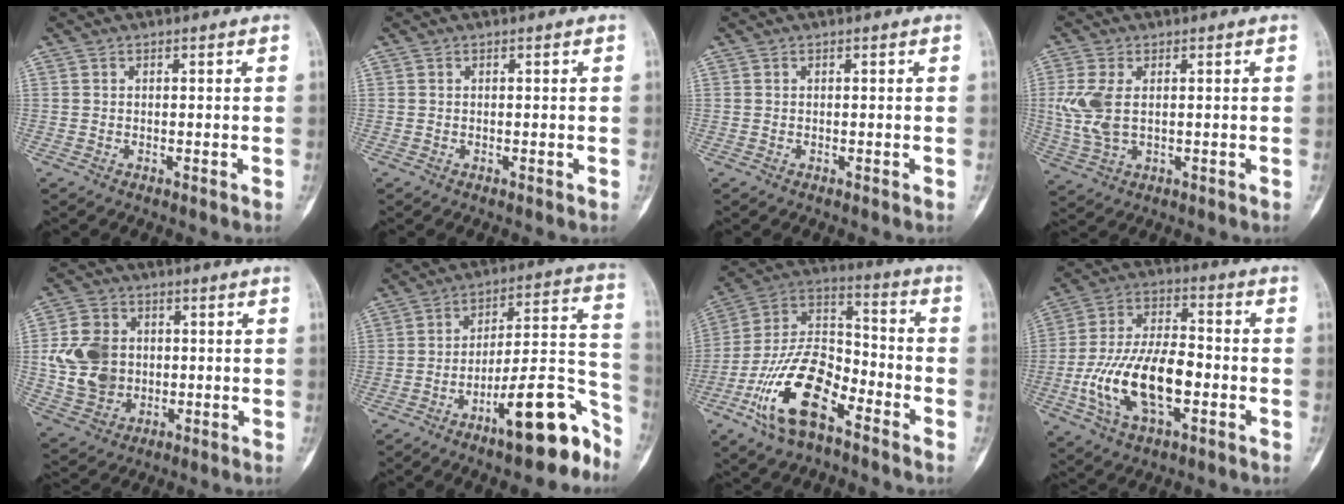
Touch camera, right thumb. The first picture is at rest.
{"total": 0.0}
{"total": 0.0}
{"total": 7.4, "force": [0.8, 4.2, 6.0], "torque": [-0.152, -0.001, 0.024]}
{"total": 12.1, "force": [0.5, 9.9, 6.9], "torque": [-0.112, 0.004, 0.015]}
{"total": 17.9, "force": [-10.6, 5.1, 13.5], "torque": [-0.164, 0.098, -0.167]}
{"total": 18.1, "force": [-9.3, 8.6, 13.0], "torque": [-0.232, 0.067, -0.181]}
{"total": 17.5, "force": [-4.3, 8.8, 14.5], "torque": [-0.276, 0.029, -0.073]}